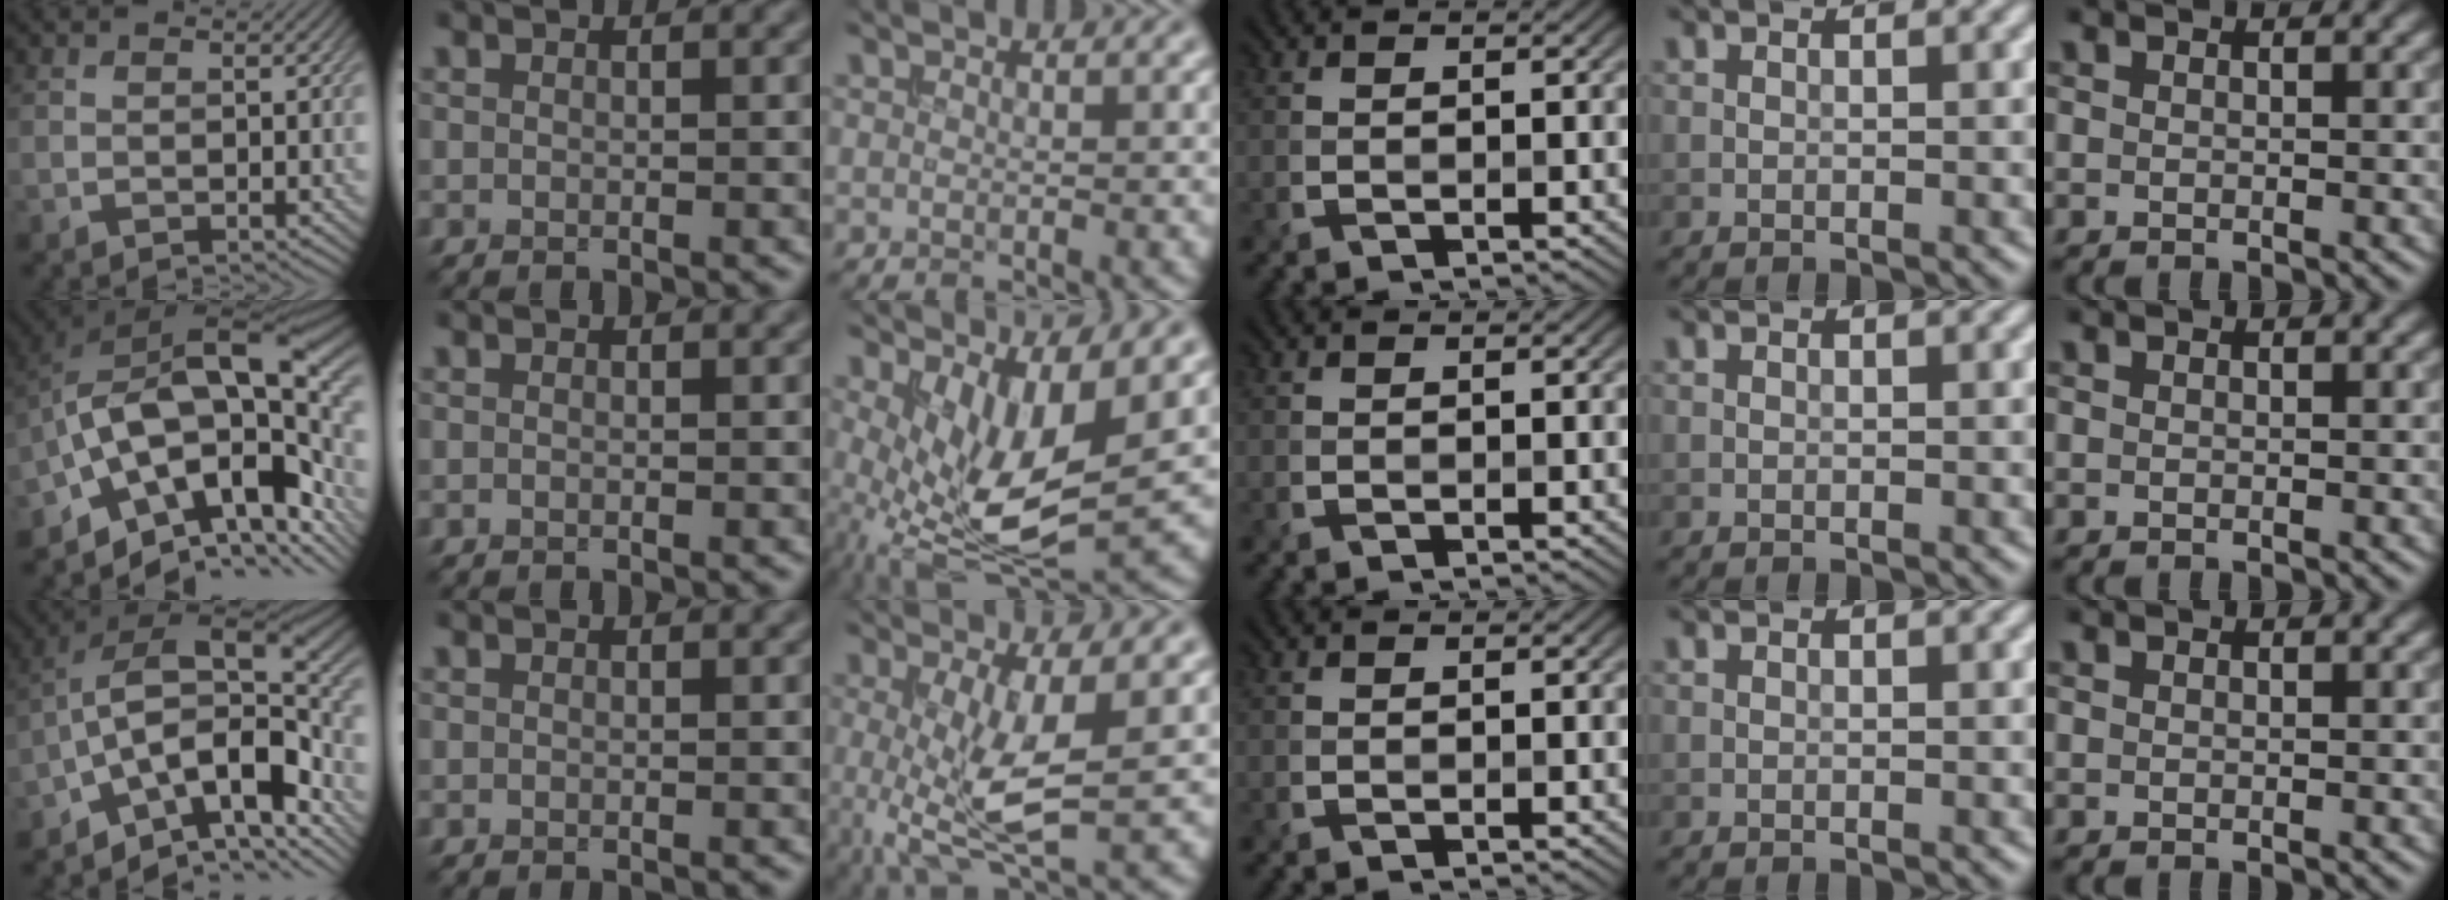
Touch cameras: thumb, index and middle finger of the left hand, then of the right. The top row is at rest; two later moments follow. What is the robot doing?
{"motion": "insert", "object": "bucket"}